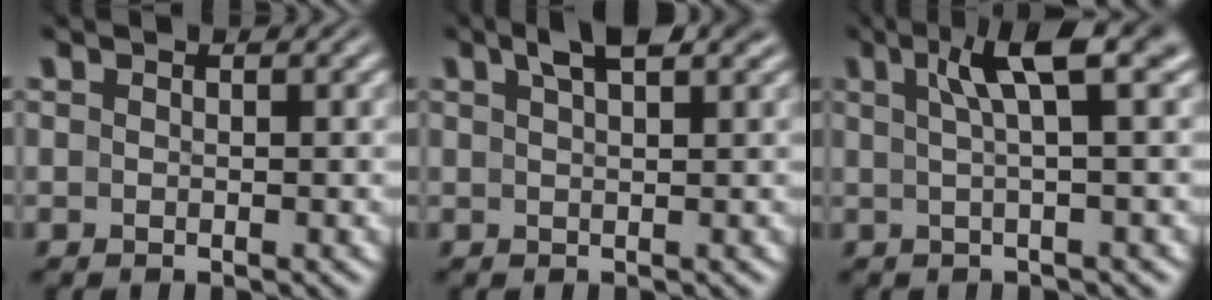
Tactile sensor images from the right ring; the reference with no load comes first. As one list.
[{"total": 3.1, "force": [2.0, 0.2, 2.3], "torque": [-0.029, 0.009, 0.032]}, {"total": 5.7, "force": [2.4, 0.6, 5.1], "torque": [-0.064, 0.026, 0.031]}]